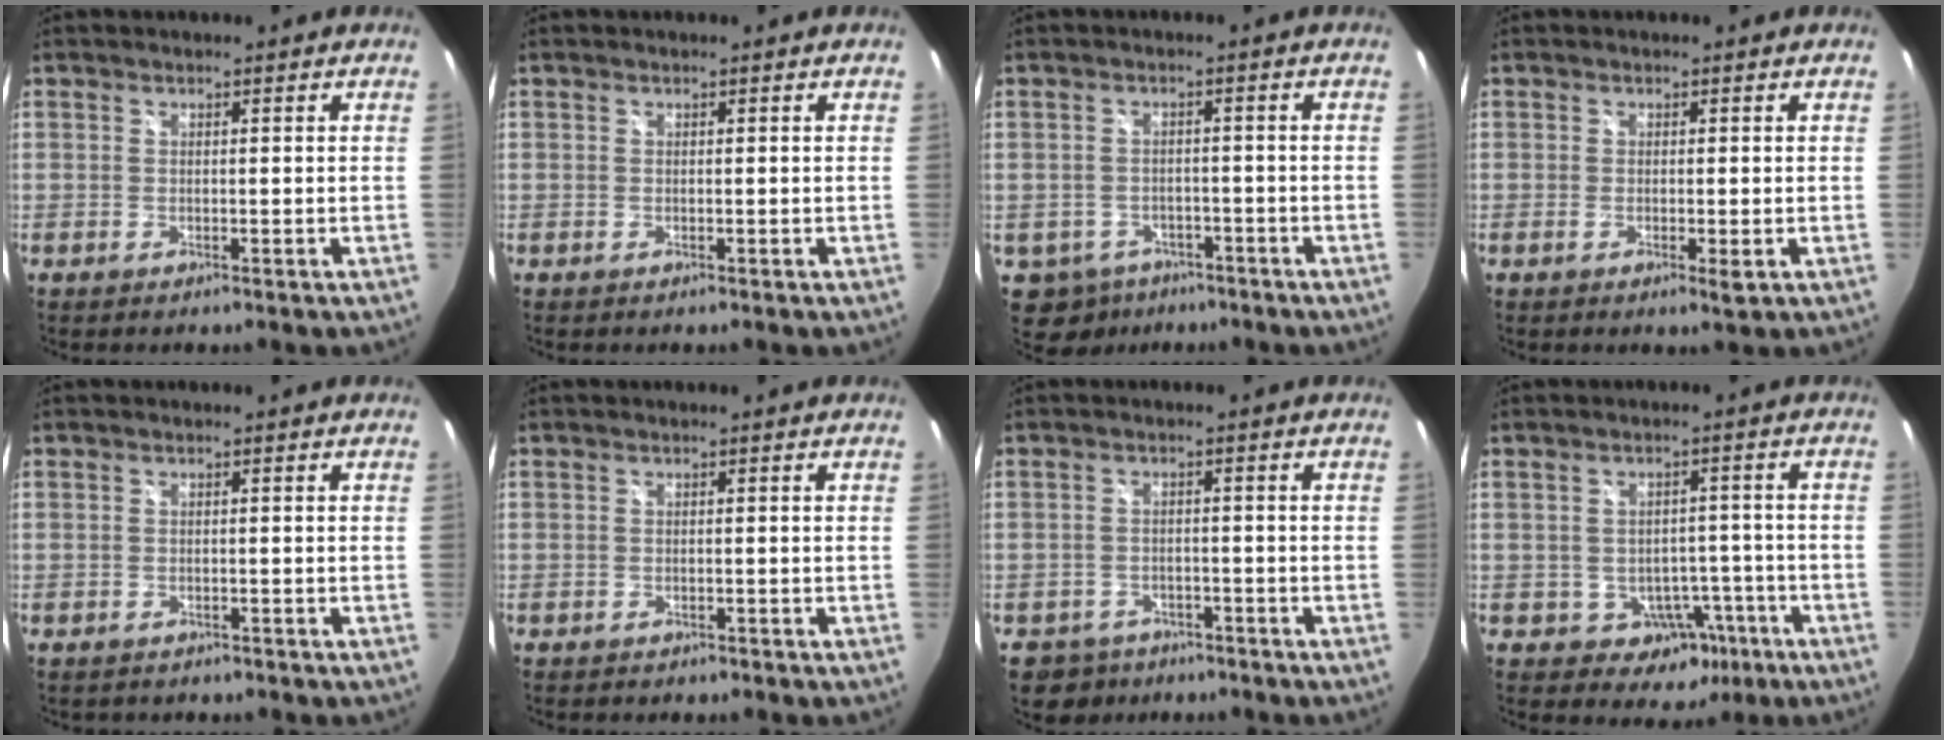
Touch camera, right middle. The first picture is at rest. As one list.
[{"total": 0.0}, {"total": 6.8, "force": [-4.2, 4.9, 2.1], "torque": [-0.059, -0.002, -0.055]}, {"total": 2.0, "force": [-0.6, 0.2, 1.9], "torque": [-0.033, -0.008, -0.009]}, {"total": 0.9, "force": [-0.8, 0.1, 0.1], "torque": [-0.005, -0.005, -0.012]}, {"total": 0.8, "force": [-0.8, -0.2, 0.1], "torque": [-0.005, -0.004, -0.013]}, {"total": 5.0, "force": [-3.7, 3.3, 0.6], "torque": [-0.025, 0.010, -0.058]}, {"total": 6.1, "force": [-3.1, 4.8, 2.1], "torque": [-0.039, 0.020, -0.020]}]